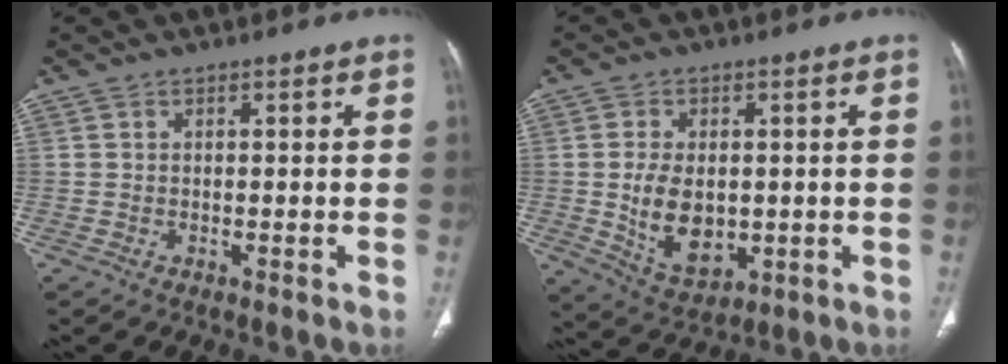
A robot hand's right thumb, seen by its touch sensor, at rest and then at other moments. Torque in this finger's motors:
{"motor_torque": [-0.57, 1.04, 0.59, 0.30, 0.29]}